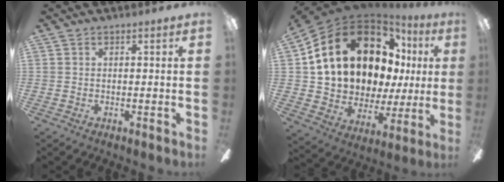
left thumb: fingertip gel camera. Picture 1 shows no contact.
{"total": 22.0, "force": [8.7, 15.2, 13.4], "torque": [-0.276, -0.037, 0.176]}